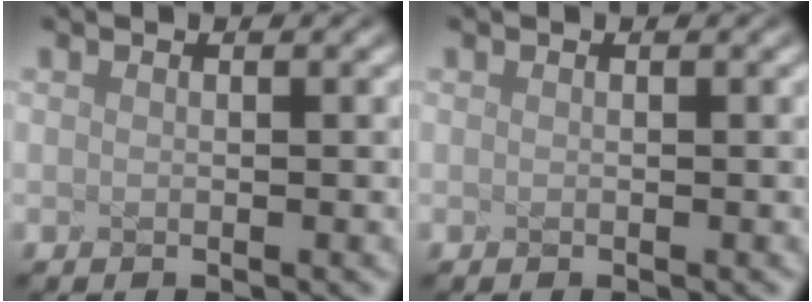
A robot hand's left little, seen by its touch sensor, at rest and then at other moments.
{"total": 0.0}